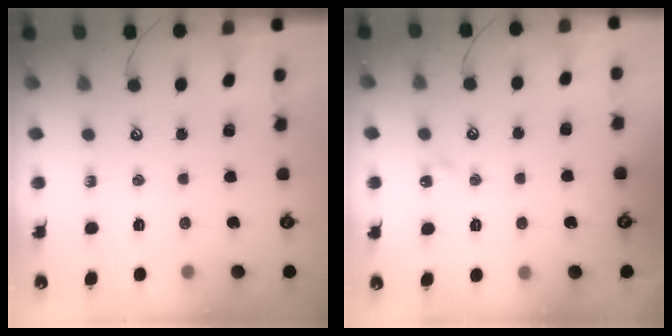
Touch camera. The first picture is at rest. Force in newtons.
{"total": 1.9, "press": 1.9, "slide": 0.1}